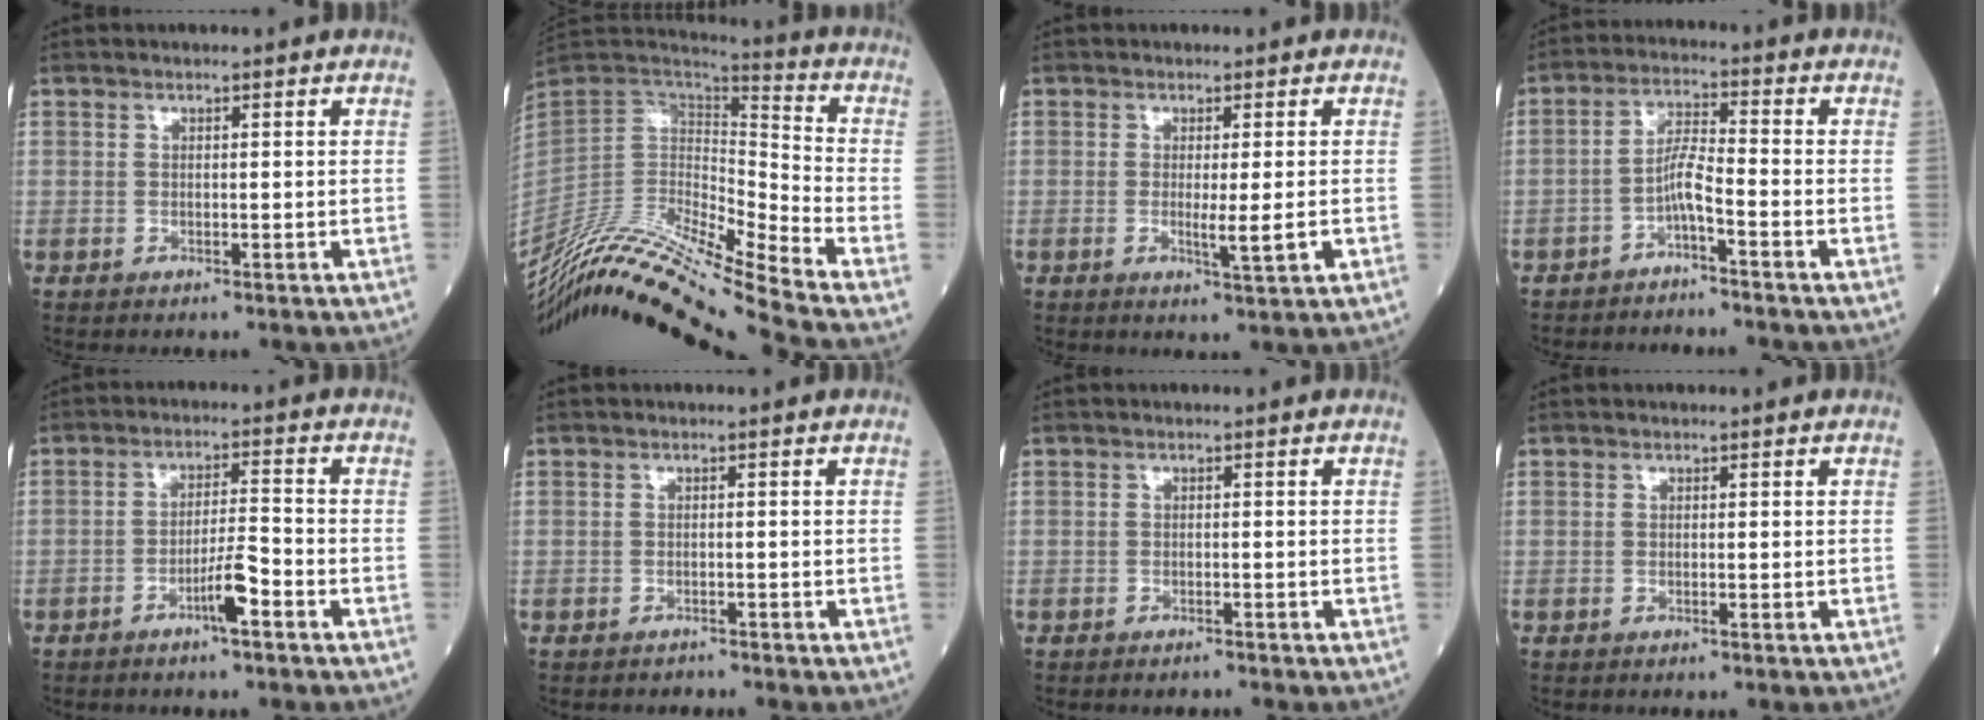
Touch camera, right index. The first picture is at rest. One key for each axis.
{"total": 25.1, "fx": -22.4, "fy": -1.4, "fz": 11.2, "tx": -0.233, "ty": -0.018, "tz": -0.397}
{"total": 3.6, "fx": -0.7, "fy": -0.2, "fz": 3.6, "tx": -0.058, "ty": -0.010, "tz": -0.011}
{"total": 4.5, "fx": -2.8, "fy": -0.1, "fz": 3.6, "tx": -0.068, "ty": 0.008, "tz": -0.056}
{"total": 4.8, "fx": -2.7, "fy": 0.1, "fz": 3.9, "tx": -0.068, "ty": 0.001, "tz": -0.050}
{"total": 1.1, "fx": -1.0, "fy": 0.2, "fz": -0.3, "tx": 0.003, "ty": -0.004, "tz": -0.018}
{"total": 1.1, "fx": -1.0, "fy": 0.1, "fz": 0.2, "tx": -0.005, "ty": -0.002, "tz": -0.014}
{"total": 0.0}